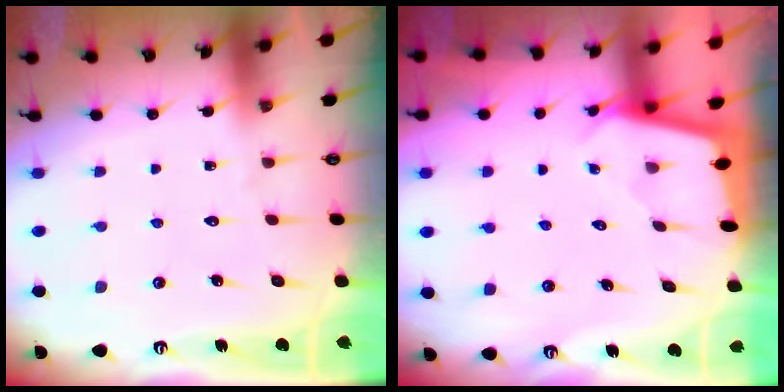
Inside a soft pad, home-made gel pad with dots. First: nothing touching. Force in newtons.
{"total": 1.8, "press": 1.8, "slide": 0.2}